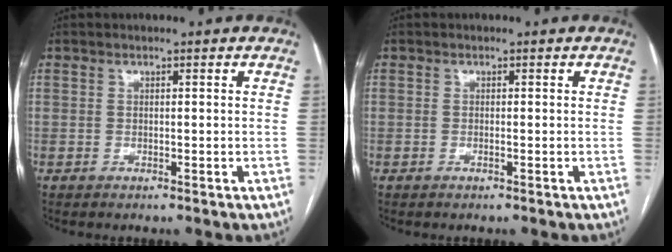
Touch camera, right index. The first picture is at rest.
{"total": 0.0}